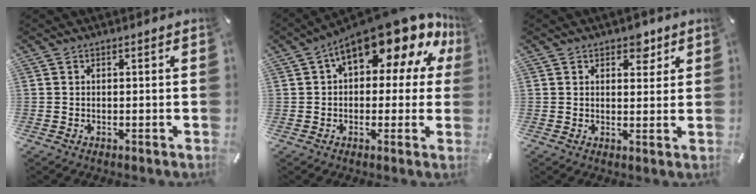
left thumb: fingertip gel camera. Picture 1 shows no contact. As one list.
[{"total": 17.6, "force": [10.5, 7.1, 12.3], "torque": [-0.183, -0.072, 0.177]}, {"total": 4.3, "force": [2.6, 2.9, 1.8], "torque": [-0.003, -0.008, 0.039]}]